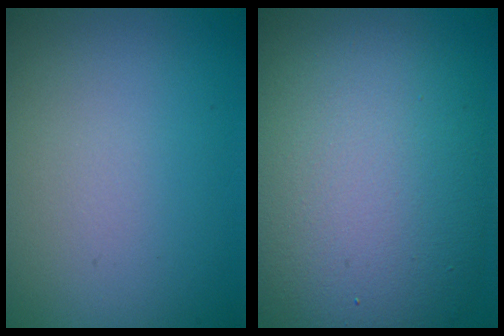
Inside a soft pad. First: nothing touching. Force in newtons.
{"total": 12.5, "press": 12.4, "slide": 1.2}